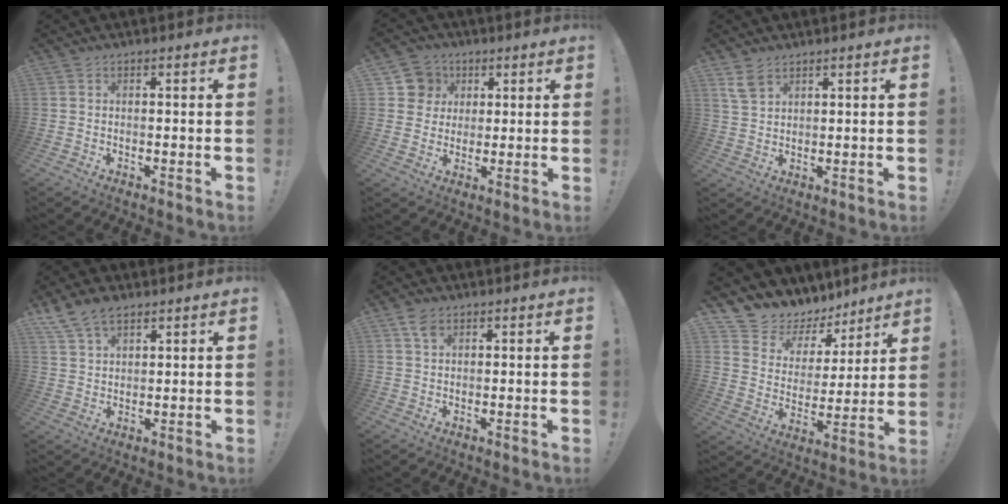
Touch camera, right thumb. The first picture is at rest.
{"total": 8.5, "force": [2.8, 7.9, 1.4], "torque": [-0.014, -0.016, 0.058]}
{"total": 5.2, "force": [3.5, 2.7, 2.7], "torque": [-0.044, -0.015, 0.067]}
{"total": 7.8, "force": [5.8, 3.7, 3.6], "torque": [-0.074, -0.023, 0.115]}
{"total": 3.6, "force": [2.1, 2.0, 2.1], "torque": [-0.029, -0.007, 0.036]}
{"total": 8.9, "force": [7.1, 5.3, 0.8], "torque": [-0.033, -0.066, 0.130]}